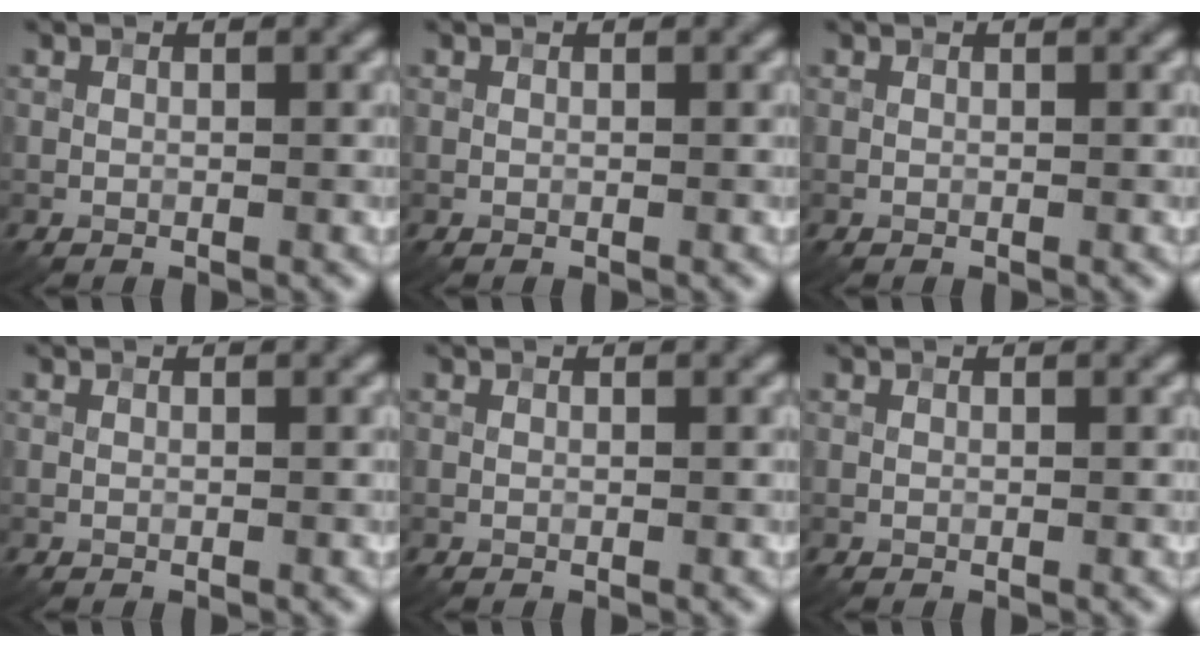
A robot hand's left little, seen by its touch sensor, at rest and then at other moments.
{"total": 0.0}
{"total": 0.0}
{"total": 0.0}
{"total": 0.0}
{"total": 0.0}